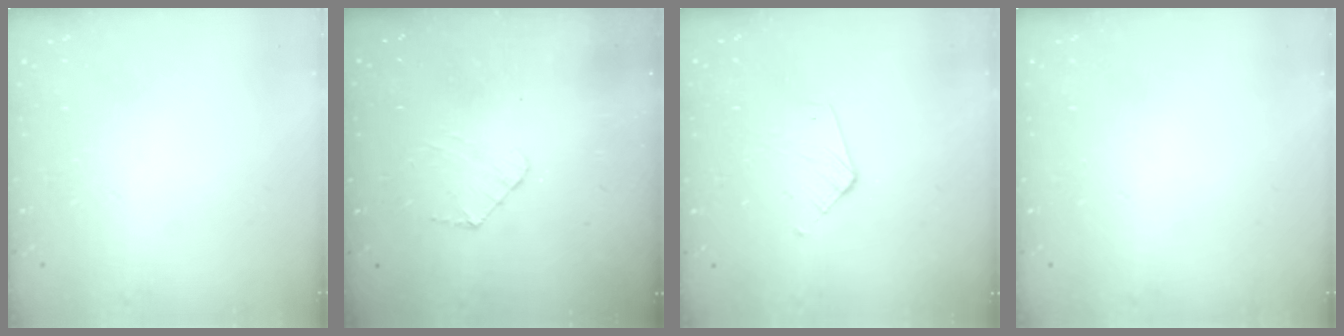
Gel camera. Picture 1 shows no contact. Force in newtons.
{"total": 3.6, "press": 3.6, "slide": 0.3}
{"total": 3.6, "press": 3.5, "slide": 0.3}
{"total": 0.0}